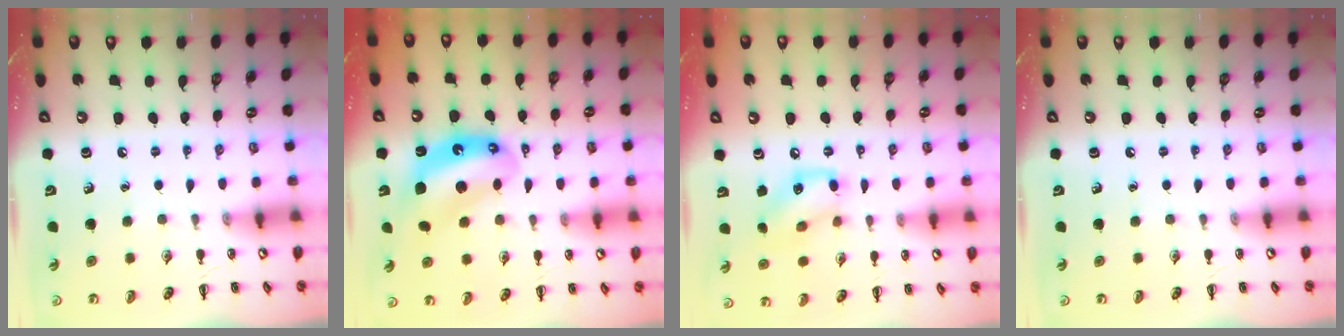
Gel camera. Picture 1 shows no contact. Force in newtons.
{"total": 10.6, "press": 10.3, "slide": 2.5}
{"total": 11.2, "press": 11.2, "slide": 0.4}
{"total": 0.0}